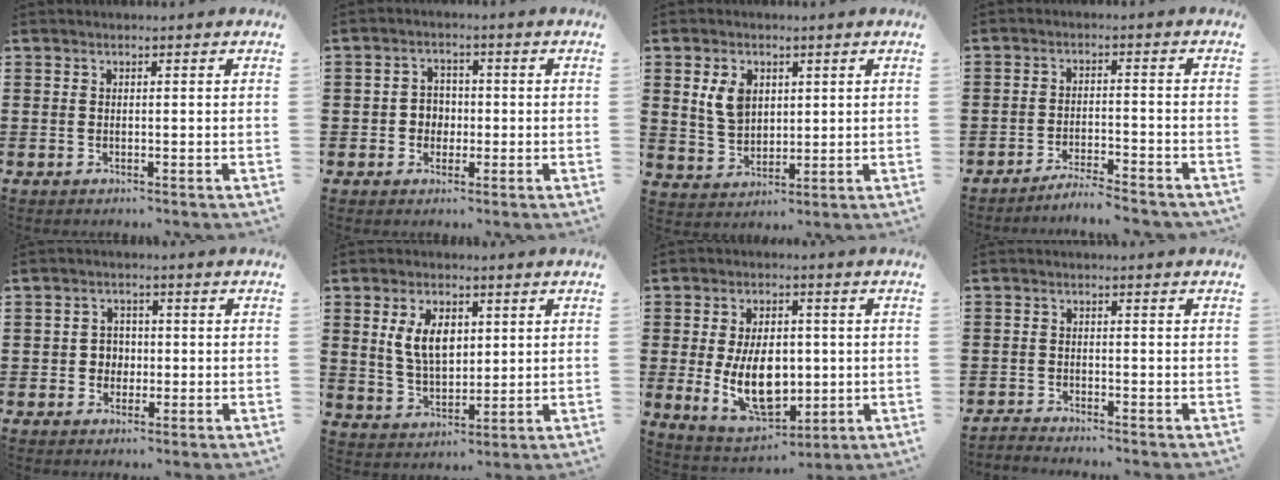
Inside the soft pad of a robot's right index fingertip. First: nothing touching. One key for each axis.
{"total": 3.1, "fx": -0.7, "fy": 2.8, "fz": 1.1, "tx": -0.031, "ty": 0.007, "tz": -0.019}
{"total": 5.6, "fx": 1.9, "fy": 4.0, "fz": 3.5, "tx": -0.082, "ty": 0.014, "tz": 0.034}
{"total": 3.6, "fx": -3.5, "fy": -0.1, "fz": 0.6, "tx": -0.015, "ty": 0.002, "tz": -0.073}
{"total": 2.8, "fx": -0.5, "fy": 2.6, "fz": 0.9, "tx": -0.027, "ty": 0.006, "tz": -0.014}
{"total": 7.1, "fx": 1.9, "fy": 4.1, "fz": 5.5, "tx": -0.118, "ty": 0.008, "tz": 0.029}
{"total": 11.8, "fx": -0.8, "fy": 7.2, "fz": 9.3, "tx": -0.166, "ty": -0.014, "tz": -0.022}
{"total": 2.0, "fx": -1.9, "fy": 0.0, "fz": -0.2, "tx": -0.002, "ty": 0.002, "tz": -0.043}